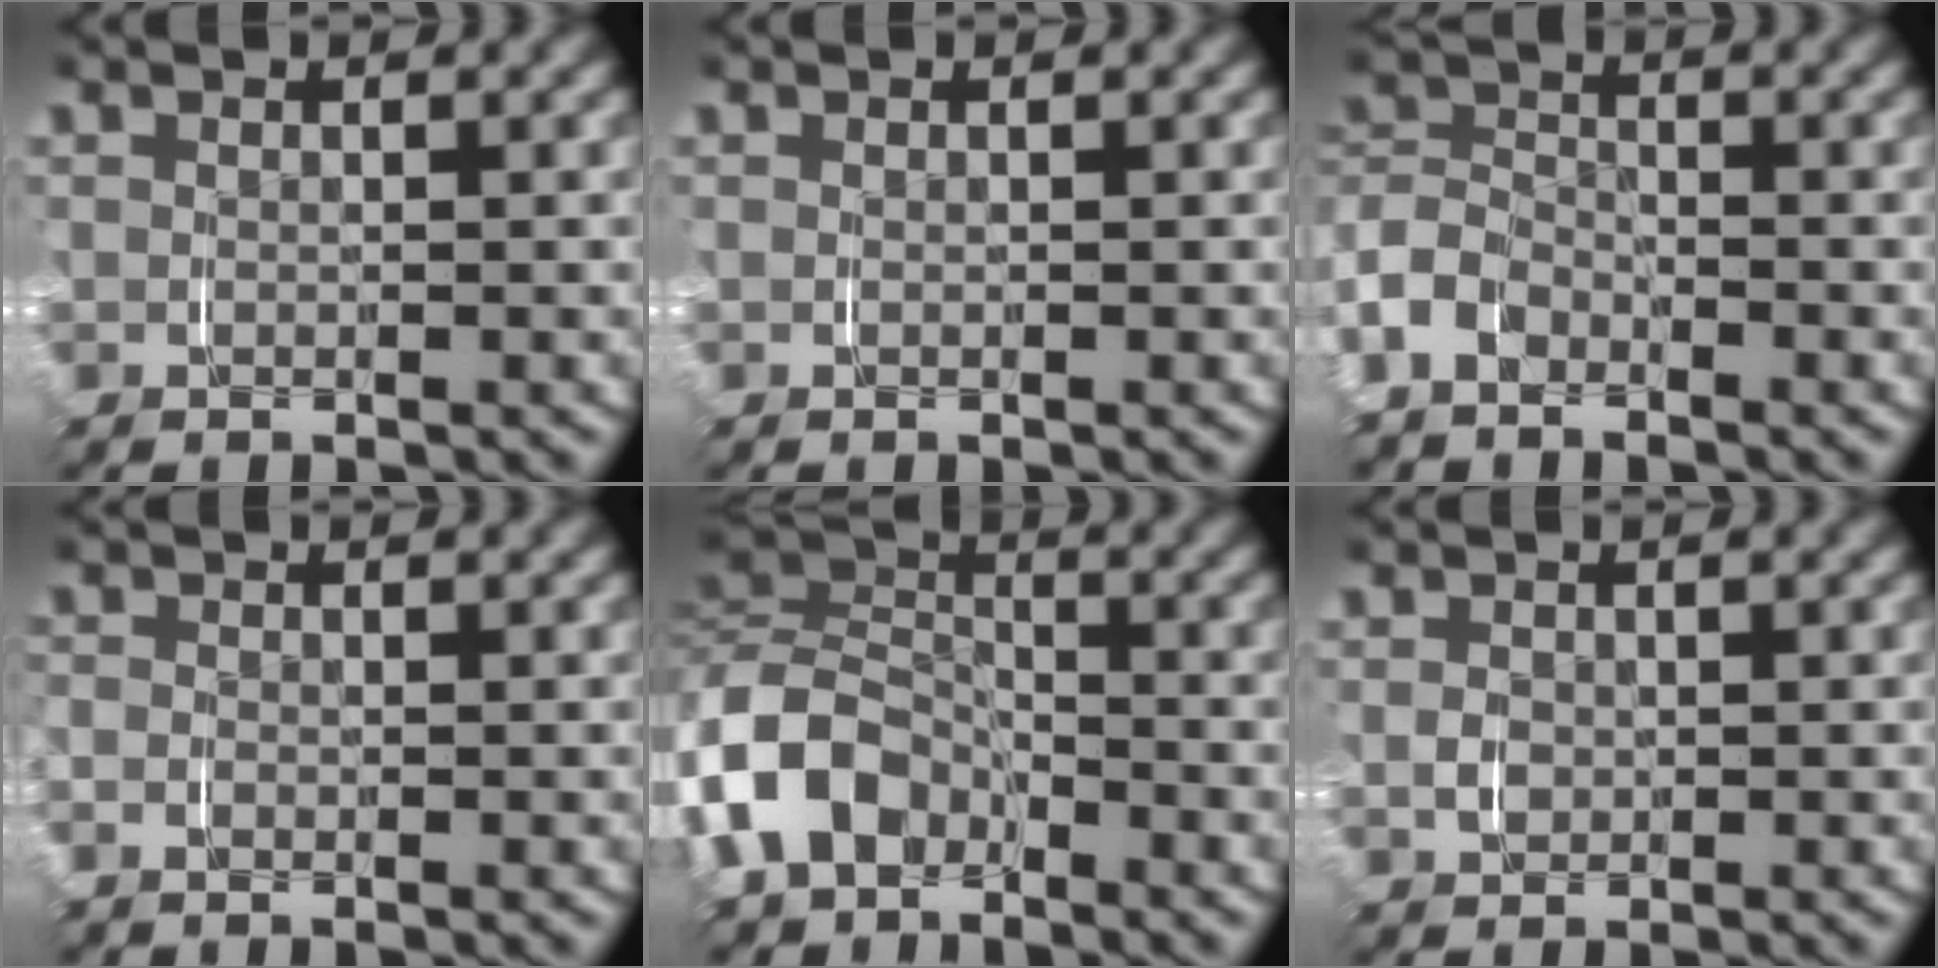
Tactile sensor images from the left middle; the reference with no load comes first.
{"total": 0.0}
{"total": 4.3, "force": [-2.6, 3.2, 1.2], "torque": [-0.044, -0.012, -0.050]}
{"total": 1.0, "force": [-0.9, 0.4, 0.1], "torque": [-0.010, -0.006, -0.019]}
{"total": 7.5, "force": [-3.3, 5.9, 3.2], "torque": [-0.101, -0.005, -0.065]}
{"total": 1.1, "force": [-0.3, 0.9, 0.4], "torque": [-0.013, -0.005, -0.001]}